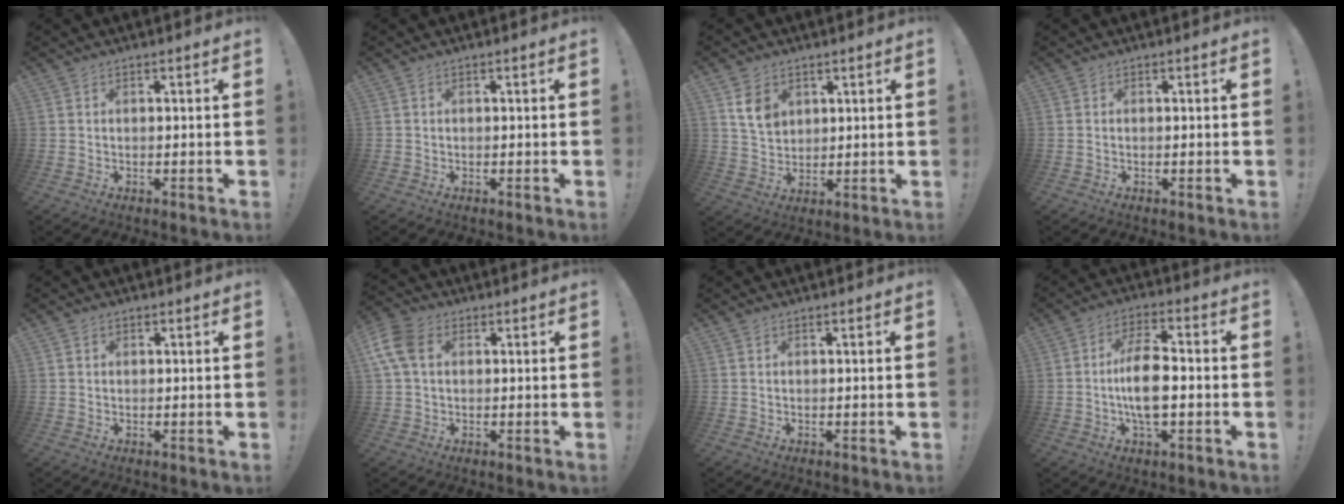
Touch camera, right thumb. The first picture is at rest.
{"total": 0.5, "force": [-0.1, 0.5, 0.1], "torque": [-0.003, 0.003, -0.002]}
{"total": 8.1, "force": [3.8, 6.1, 3.7], "torque": [-0.049, -0.012, 0.074]}
{"total": 0.0}
{"total": 1.0, "force": [0.4, 0.8, 0.3], "torque": [0.002, -0.001, 0.007]}
{"total": 9.7, "force": [2.6, 6.8, 6.5], "torque": [-0.141, 0.005, 0.050]}
{"total": 0.0}
{"total": 10.7, "force": [-1.7, 4.7, 9.5], "torque": [-0.179, 0.010, -0.031]}